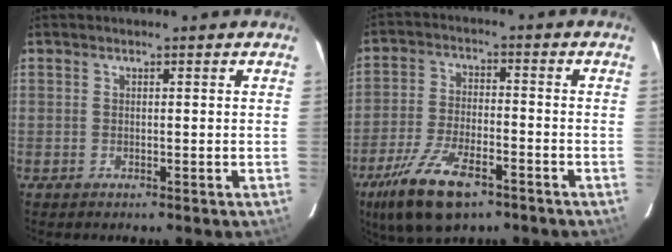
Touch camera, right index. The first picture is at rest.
{"total": 13.5, "force": [-8.5, 5.2, 9.1], "torque": [-0.204, -0.026, -0.159]}